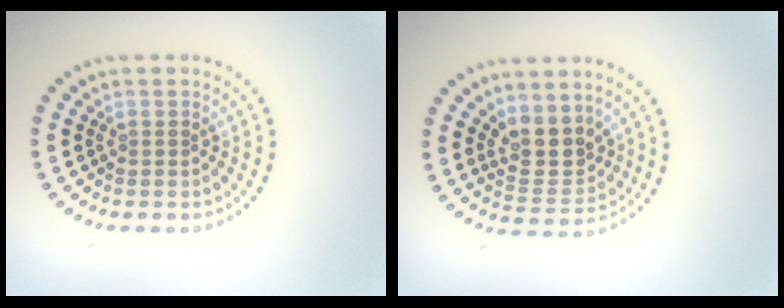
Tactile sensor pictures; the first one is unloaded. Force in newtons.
{"total": 3.7, "press": 3.3, "slide": 1.7}